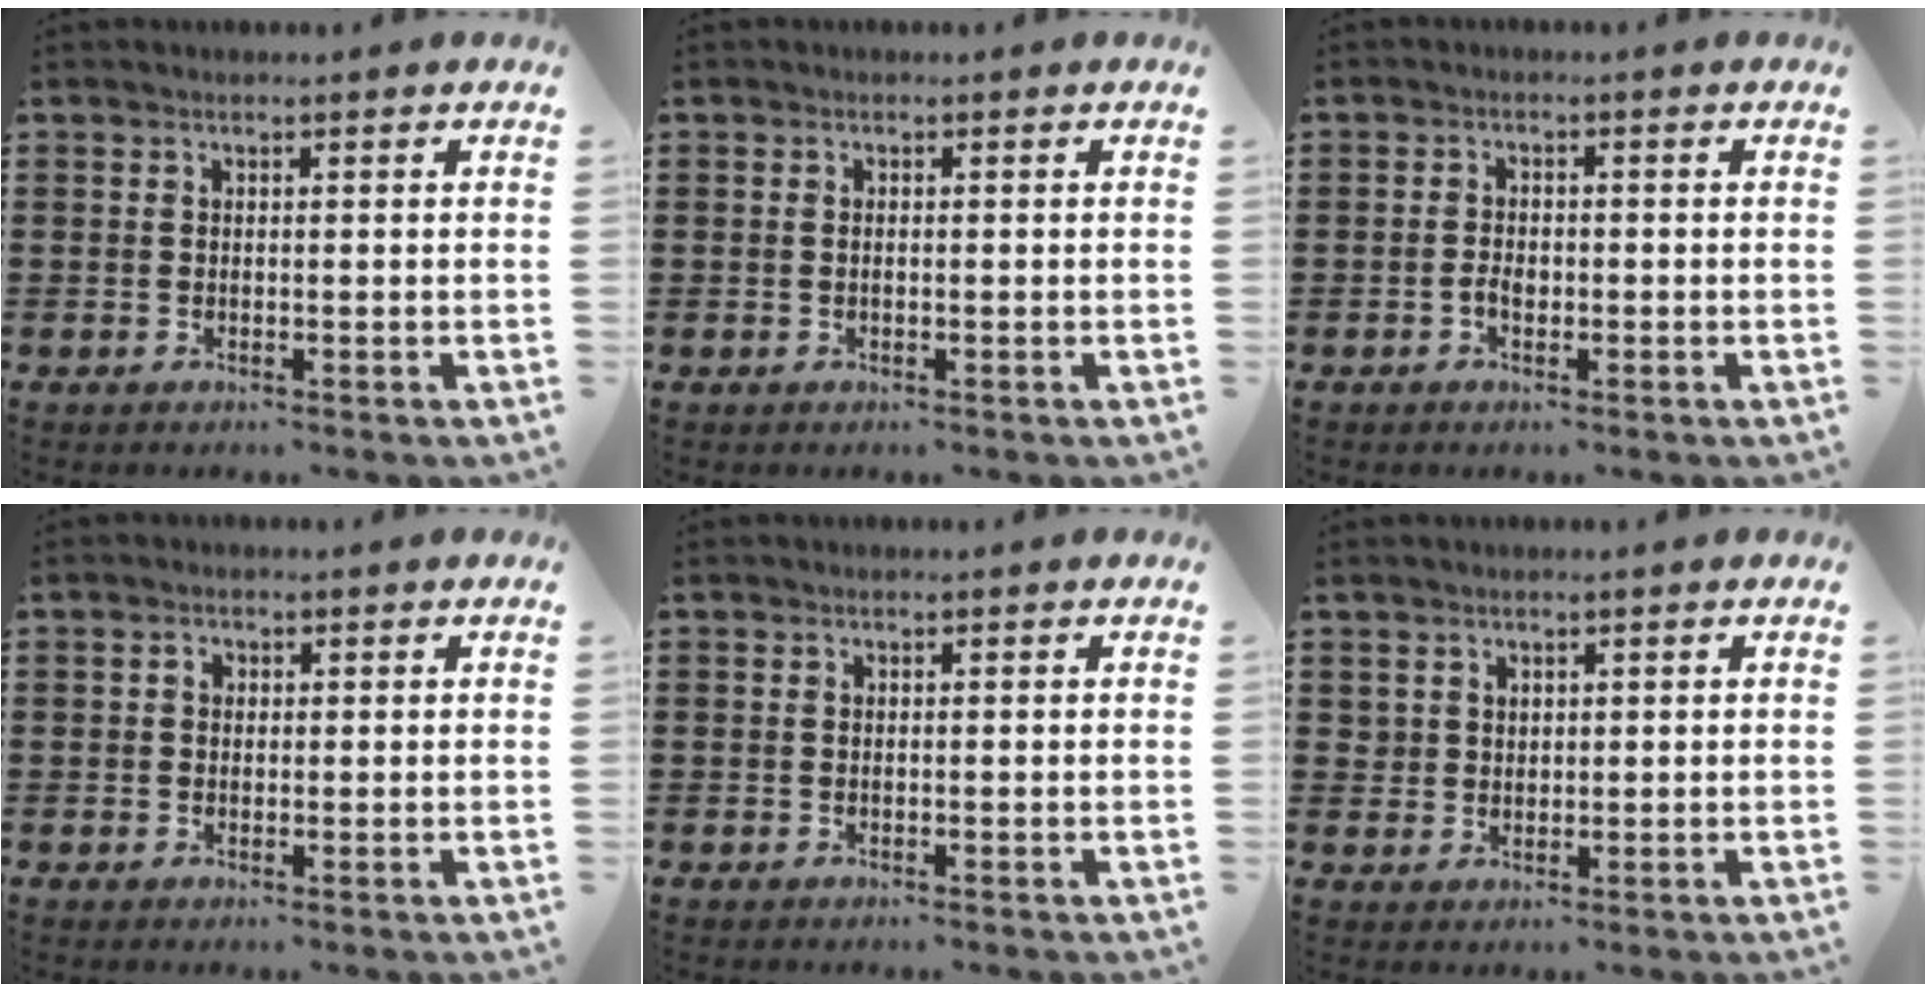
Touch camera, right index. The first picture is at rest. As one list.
[{"total": 0.6, "force": [-0.1, 0.2, 0.6], "torque": [-0.013, -0.001, -0.001]}, {"total": 1.8, "force": [-0.7, 1.0, 1.3], "torque": [-0.033, 0.000, -0.016]}, {"total": 1.0, "force": [0.1, 0.8, 0.6], "torque": [-0.013, 0.006, 0.001]}, {"total": 0.0}, {"total": 1.9, "force": [1.3, 1.4, 0.1], "torque": [-0.007, 0.007, 0.026]}]